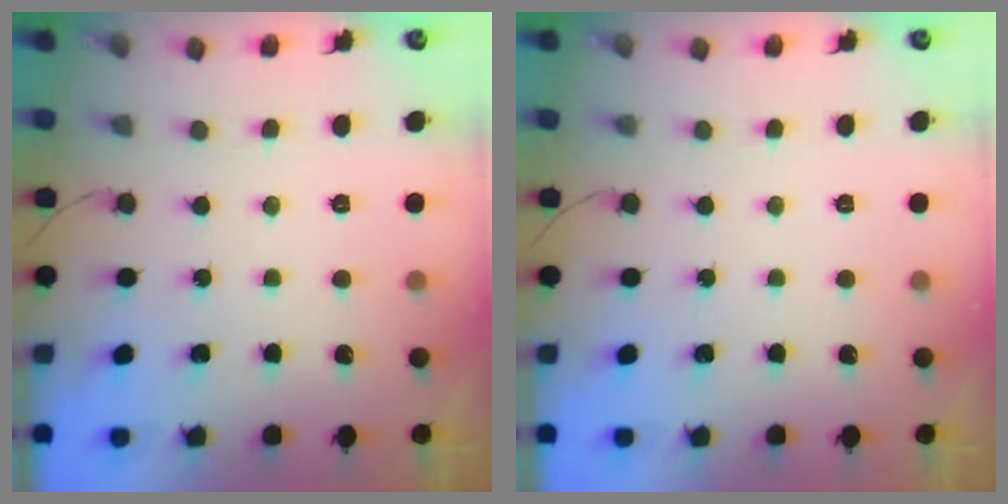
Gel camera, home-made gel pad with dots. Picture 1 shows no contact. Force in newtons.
{"total": 0.0}